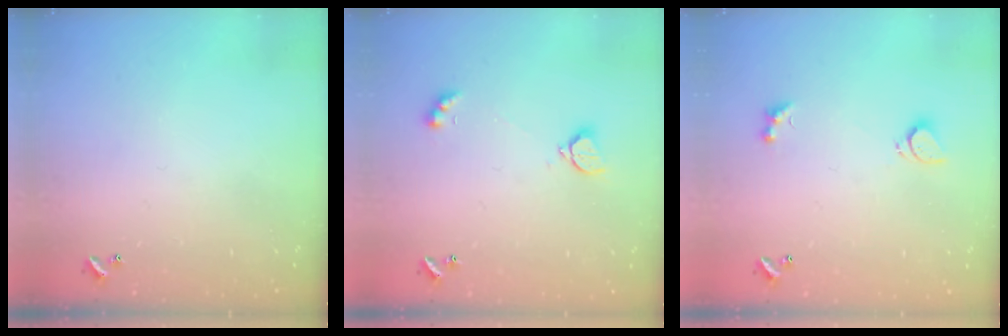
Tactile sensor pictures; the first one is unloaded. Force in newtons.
{"total": 2.4, "press": 2.3, "slide": 0.8}
{"total": 2.2, "press": 2.1, "slide": 0.6}